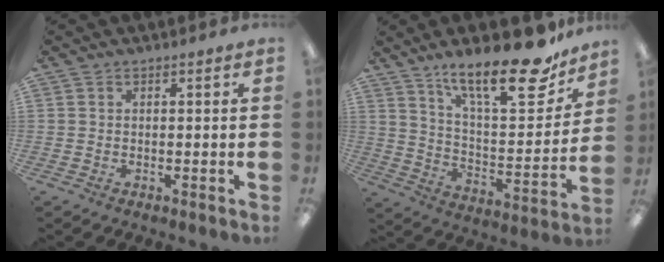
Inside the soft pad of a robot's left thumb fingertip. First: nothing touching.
{"total": 22.4, "force": [16.7, 6.4, 13.6], "torque": [-0.198, -0.118, 0.272]}